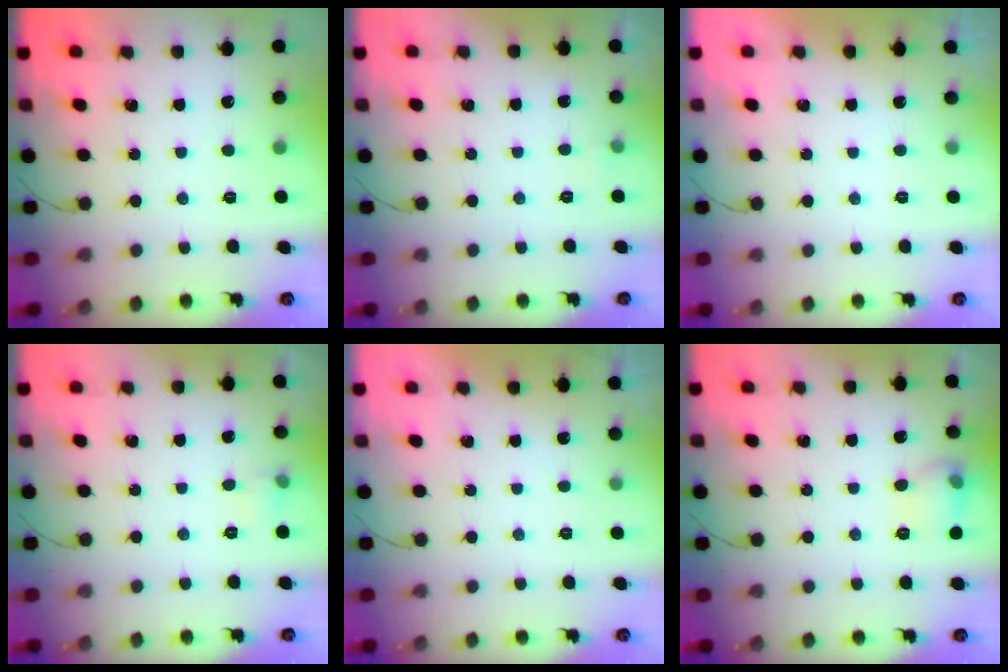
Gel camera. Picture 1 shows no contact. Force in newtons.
{"total": 2.3, "press": 2.1, "slide": 0.9}
{"total": 0.0}
{"total": 3.9, "press": 3.7, "slide": 1.2}
{"total": 0.0}
{"total": 8.3, "press": 8.2, "slide": 1.0}